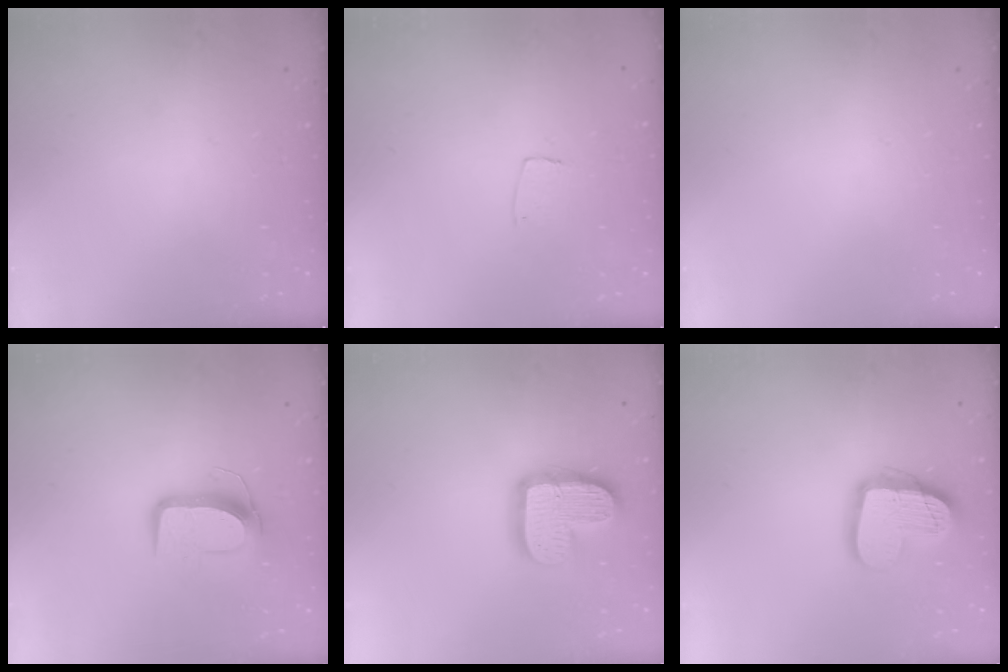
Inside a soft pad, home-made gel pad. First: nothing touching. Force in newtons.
{"total": 4.3, "press": 4.3, "slide": 0.2}
{"total": 0.0}
{"total": 10.3, "press": 10.3, "slide": 0.2}
{"total": 16.7, "press": 16.6, "slide": 1.2}
{"total": 15.9, "press": 15.9, "slide": 1.2}